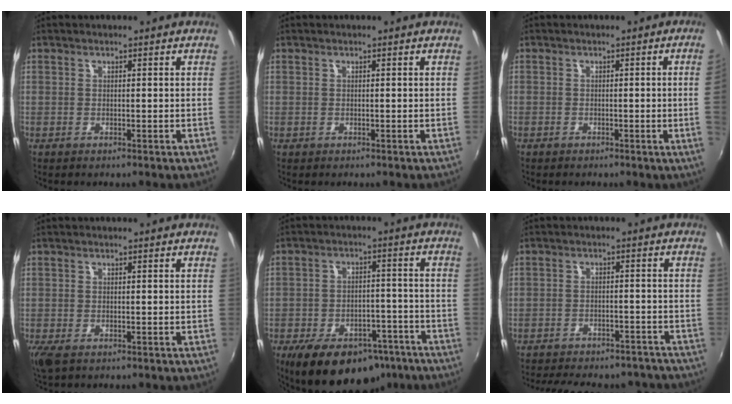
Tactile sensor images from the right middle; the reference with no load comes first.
{"total": 0.0}
{"total": 2.9, "force": [-0.3, -1.6, 2.4], "torque": [-0.042, -0.014, 0.002]}
{"total": 3.1, "force": [-1.8, 1.4, 2.1], "torque": [-0.043, -0.015, -0.030]}
{"total": 17.8, "force": [-12.3, 9.2, 9.0], "torque": [-0.172, 0.002, -0.161]}
{"total": 18.8, "force": [-16.4, 6.3, 6.8], "torque": [-0.148, 0.004, -0.200]}